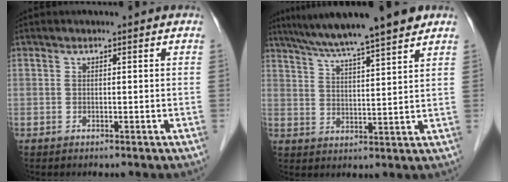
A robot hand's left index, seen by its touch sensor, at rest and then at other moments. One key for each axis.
{"total": 14.0, "fx": 11.6, "fy": -0.2, "fz": 7.9, "tx": -0.133, "ty": 0.022, "tz": 0.173}